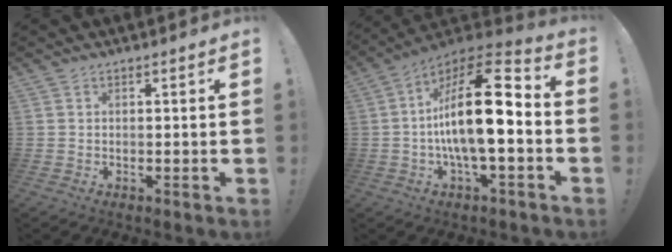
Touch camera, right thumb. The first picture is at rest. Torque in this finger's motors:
{"motor_torque": [2.17, 2.84, 2.06, -0.71, 0.71]}